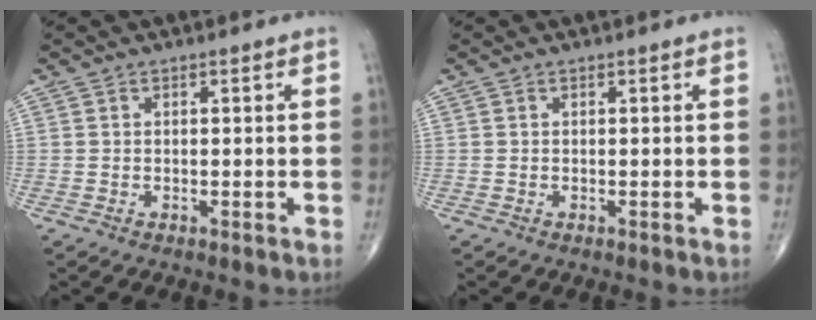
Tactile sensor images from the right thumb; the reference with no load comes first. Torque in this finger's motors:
{"motor_torque": [-0.01, 0.01, -0.05, -0.04, 0.00]}